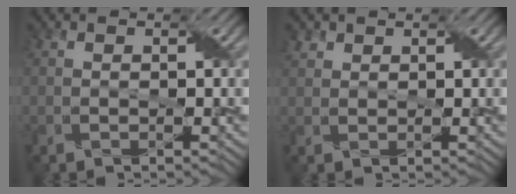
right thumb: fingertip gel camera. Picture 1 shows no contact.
{"total": 1.4, "force": [1.1, 0.9, 0.2], "torque": [-0.010, 0.005, 0.025]}